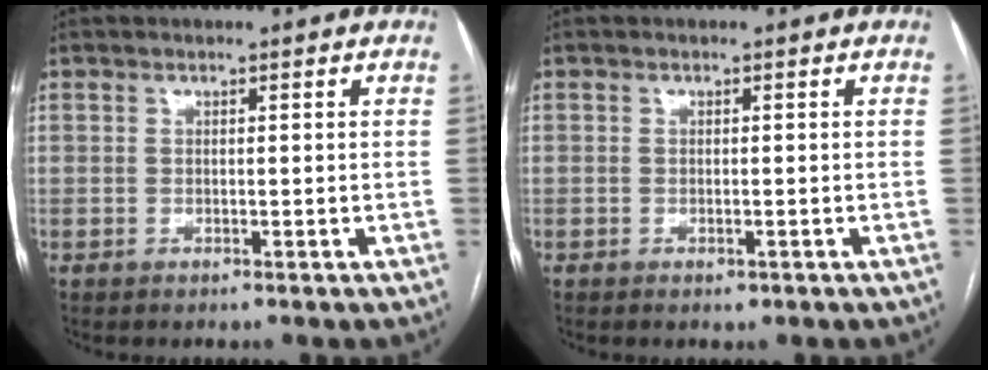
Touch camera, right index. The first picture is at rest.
{"total": 0.9, "force": [-0.5, 0.3, 0.7], "torque": [-0.011, -0.002, -0.004]}